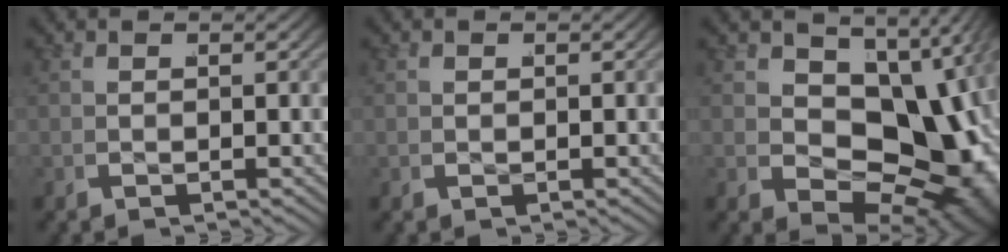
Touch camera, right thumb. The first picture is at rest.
{"total": 0.7, "force": [0.1, 0.6, 0.3], "torque": [-0.005, 0.000, 0.004]}
{"total": 13.5, "force": [-0.4, 8.6, 10.4], "torque": [-0.173, -0.056, 0.027]}